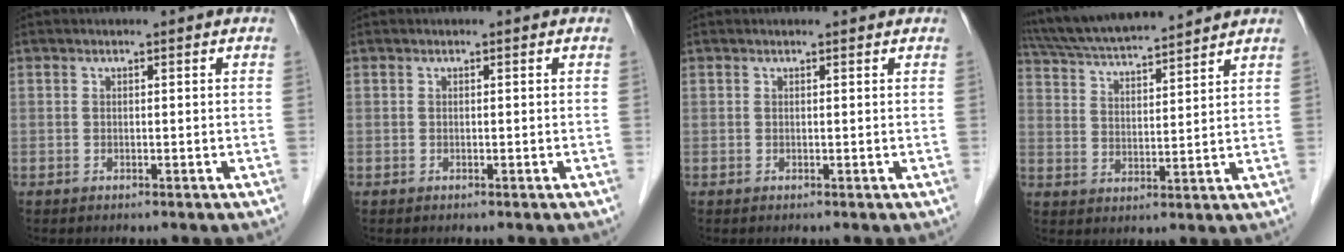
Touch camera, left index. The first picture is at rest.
{"total": 0.0}
{"total": 1.3, "force": [1.2, 0.3, 0.2], "torque": [-0.014, 0.006, 0.012]}
{"total": 7.6, "force": [7.2, -0.4, 2.4], "torque": [-0.052, 0.029, 0.127]}